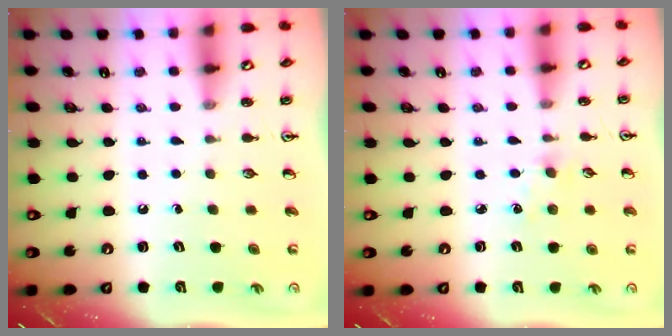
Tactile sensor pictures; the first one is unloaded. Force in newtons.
{"total": 2.2, "press": 2.2, "slide": 0.4}